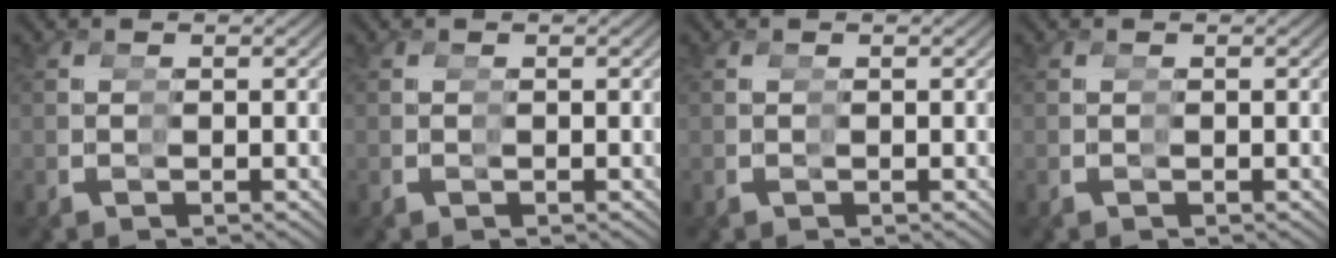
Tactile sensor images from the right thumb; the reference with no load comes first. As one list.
[{"total": 0.0}, {"total": 0.0}, {"total": 0.0}]